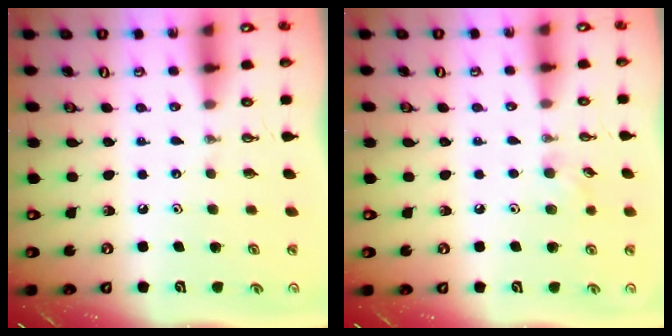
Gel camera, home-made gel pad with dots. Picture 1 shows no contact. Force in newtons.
{"total": 6.4, "press": 6.2, "slide": 1.5}